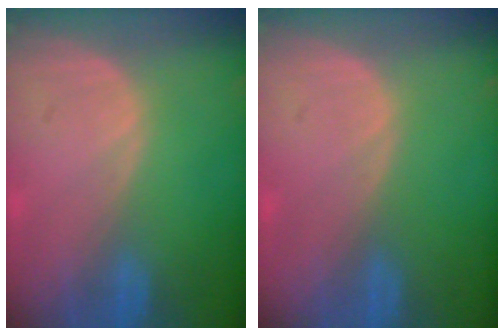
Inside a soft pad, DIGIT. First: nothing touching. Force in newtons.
{"total": 0.0}